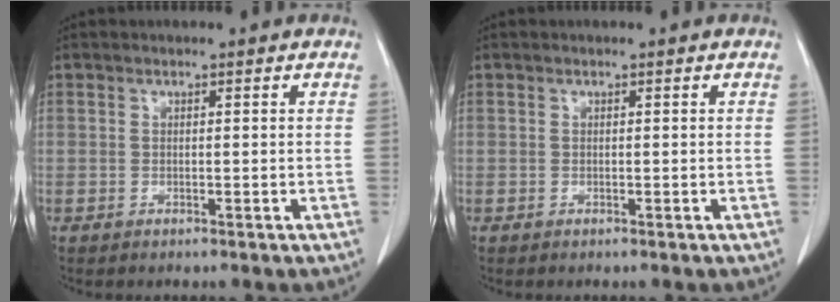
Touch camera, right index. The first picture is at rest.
{"total": 0.0}